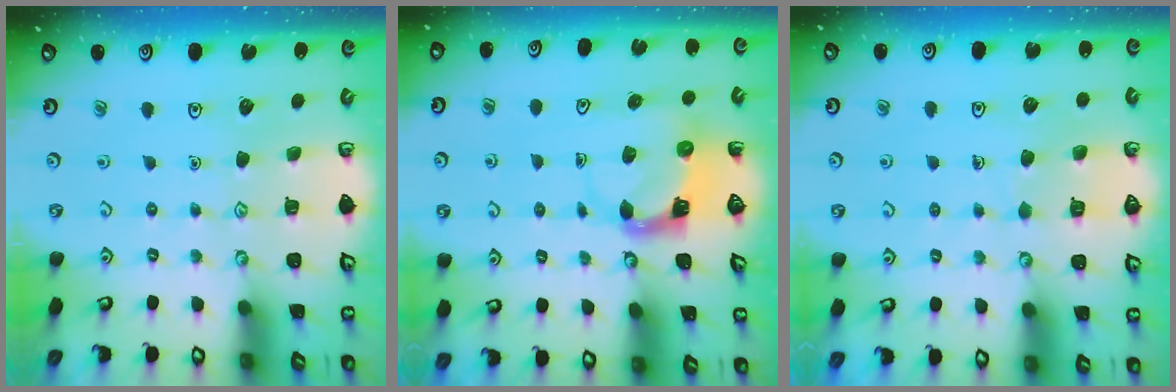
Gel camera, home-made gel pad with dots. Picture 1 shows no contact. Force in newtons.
{"total": 3.7, "press": 3.7, "slide": 0.7}
{"total": 5.1, "press": 5.1, "slide": 0.4}